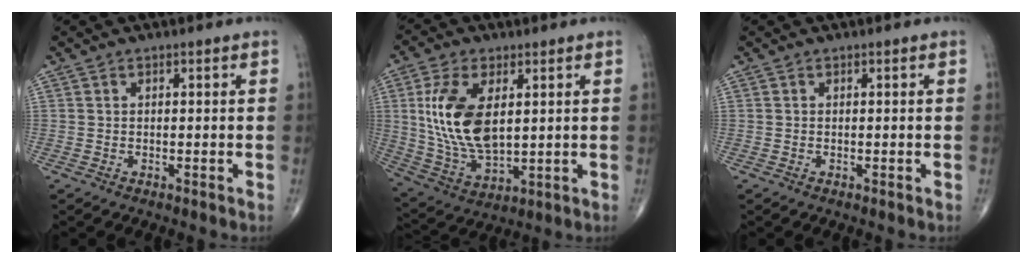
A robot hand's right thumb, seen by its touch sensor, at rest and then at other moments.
{"total": 15.2, "force": [3.0, 8.1, 12.5], "torque": [-0.246, -0.016, 0.069]}
{"total": 0.0}